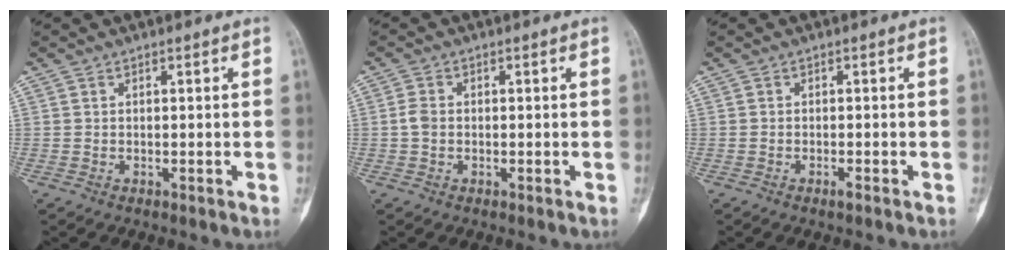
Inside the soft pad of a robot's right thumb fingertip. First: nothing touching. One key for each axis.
{"total": 2.1, "fx": -0.2, "fy": 1.6, "fz": 1.4, "tx": -0.027, "ty": 0.004, "tz": -0.009}
{"total": 0.9, "fx": -0.6, "fy": 0.1, "fz": 0.6, "tx": -0.015, "ty": 0.001, "tz": -0.010}